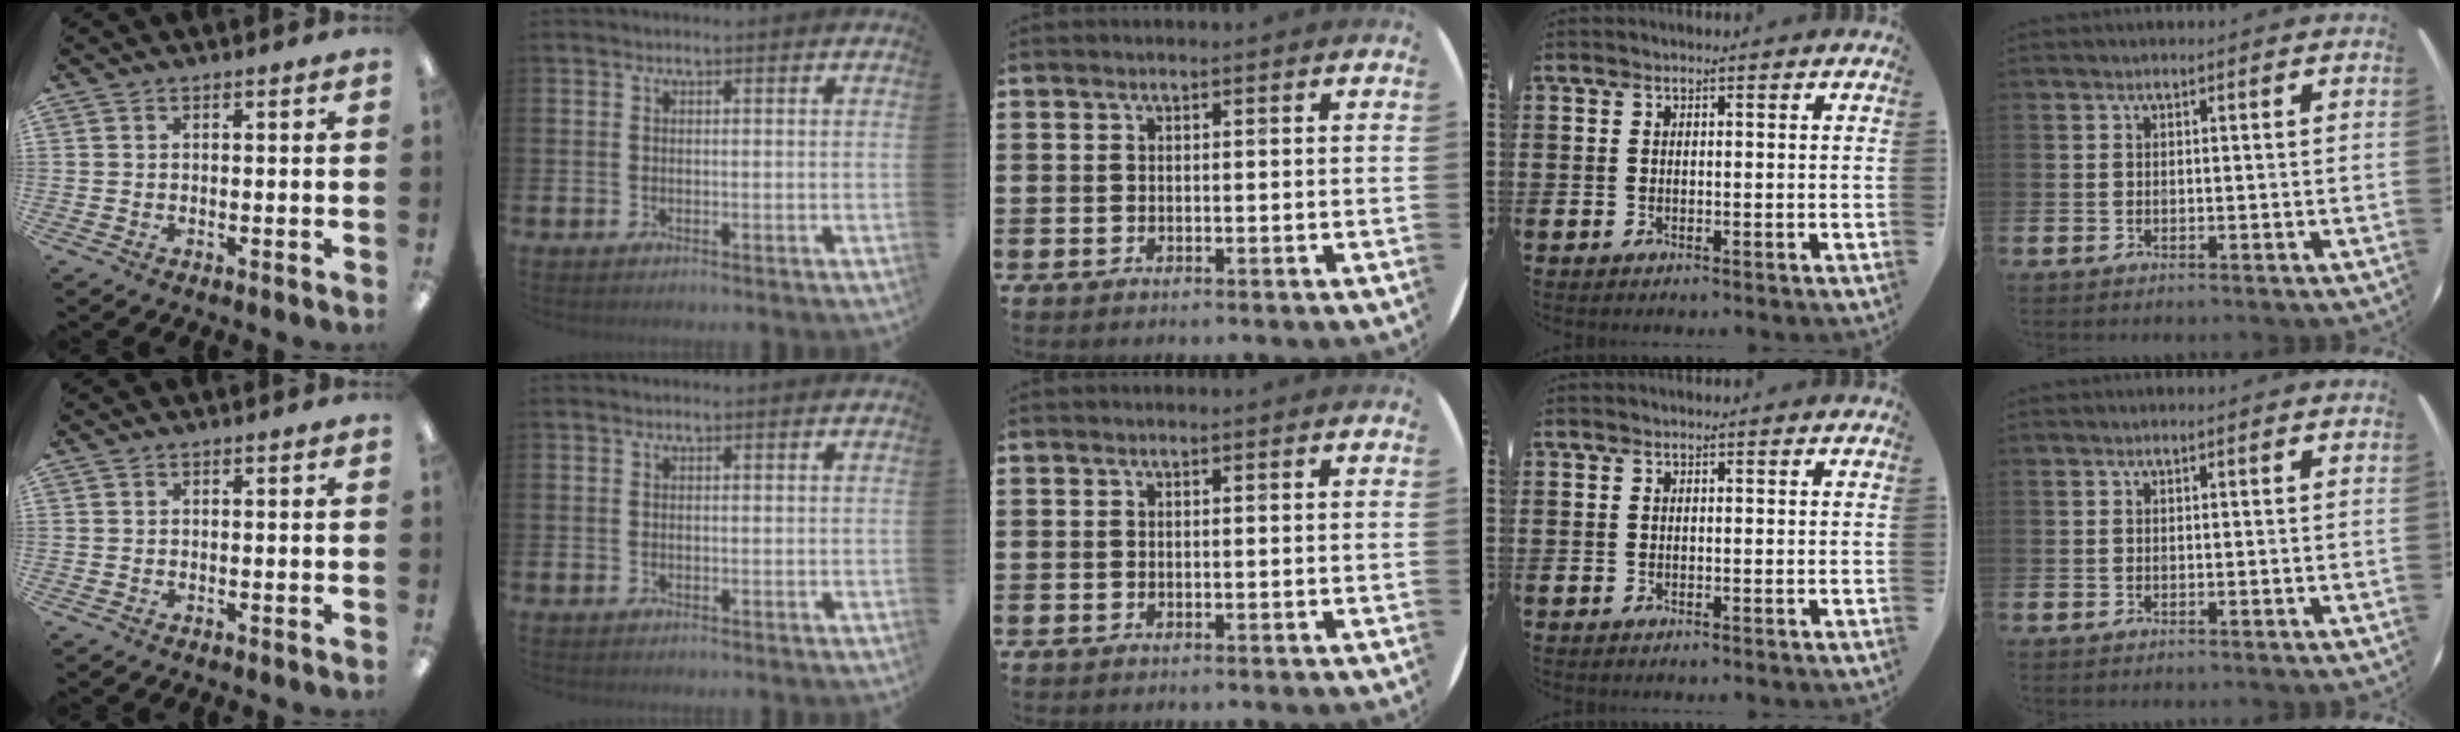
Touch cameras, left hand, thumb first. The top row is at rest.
{}